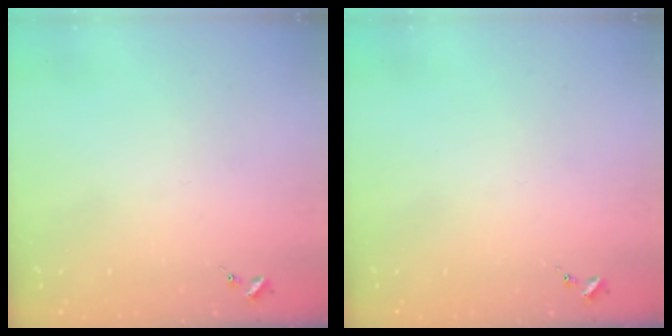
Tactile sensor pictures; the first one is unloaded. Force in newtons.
{"total": 0.0}